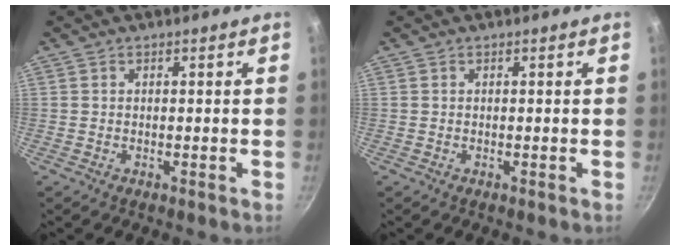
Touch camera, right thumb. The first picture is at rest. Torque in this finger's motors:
{"motor_torque": [0.36, -0.08, 0.31, -0.38, 0.03]}